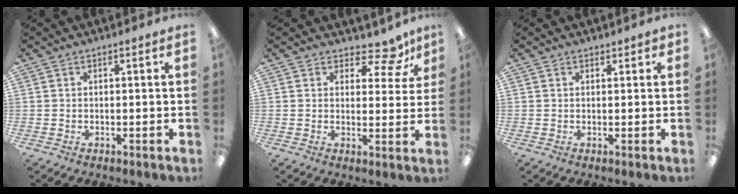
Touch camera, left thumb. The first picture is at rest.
{"total": 7.2, "force": [5.2, 3.8, 3.4], "torque": [-0.036, -0.035, 0.087]}
{"total": 1.1, "force": [0.7, 0.8, 0.2], "torque": [0.005, -0.001, 0.011]}